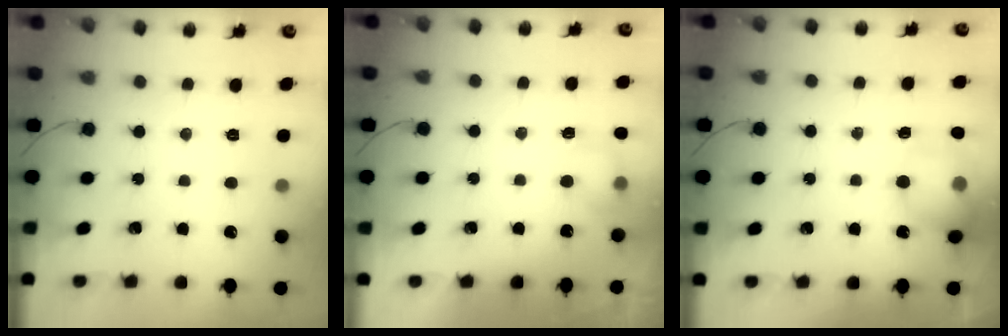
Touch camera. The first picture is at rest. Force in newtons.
{"total": 5.1, "press": 4.9, "slide": 1.4}
{"total": 13.7, "press": 13.5, "slide": 2.2}